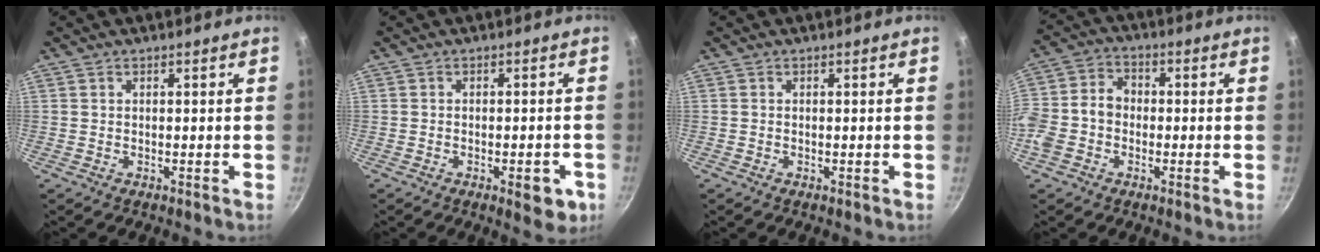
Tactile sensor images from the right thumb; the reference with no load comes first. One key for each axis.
{"total": 5.9, "fx": -2.4, "fy": 2.7, "fz": 4.7, "tx": -0.039, "ty": 0.013, "tz": -0.025}
{"total": 0.0}
{"total": 9.5, "fx": -1.7, "fy": 7.5, "fz": 5.6, "tx": -0.092, "ty": 0.030, "tz": -0.048}